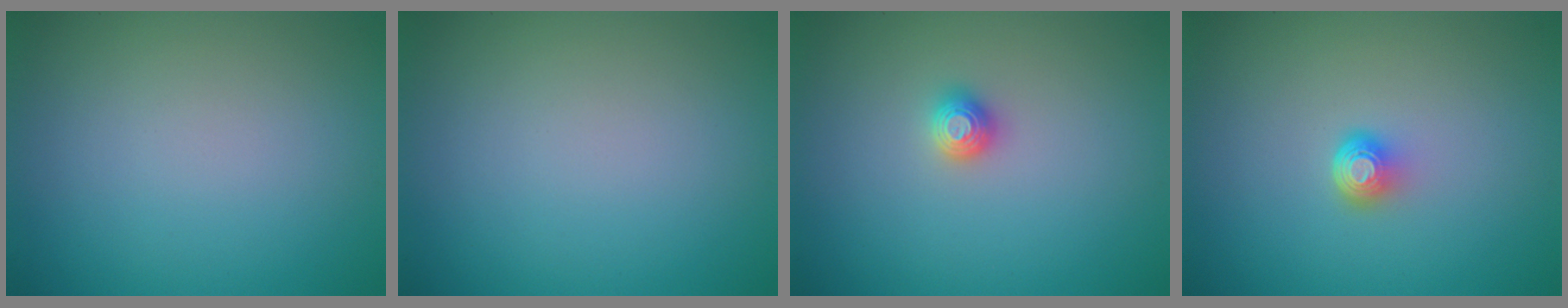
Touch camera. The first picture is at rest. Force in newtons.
{"total": 0.0}
{"total": 1.2, "press": 1.1, "slide": 0.3}
{"total": 1.9, "press": 1.3, "slide": 1.4}